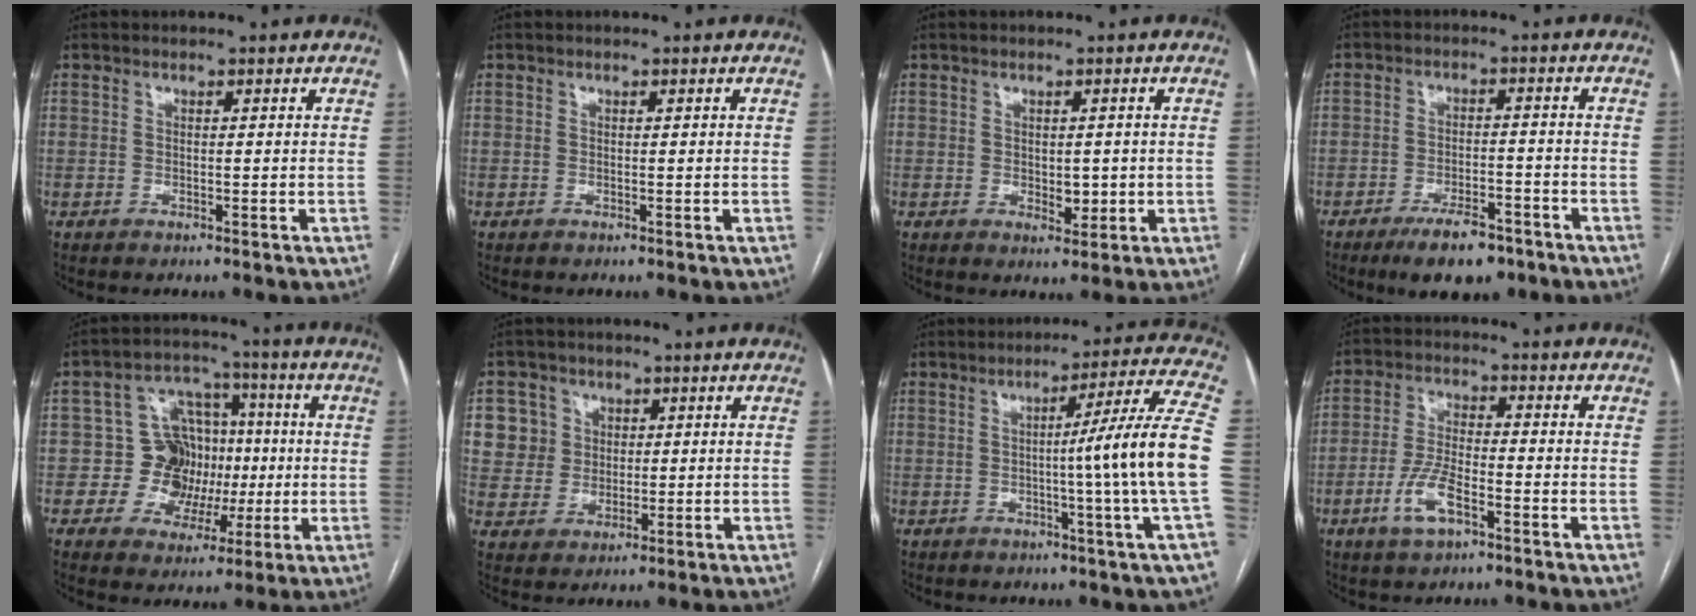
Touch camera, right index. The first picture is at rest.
{"total": 0.0}
{"total": 3.0, "force": [-0.1, 1.9, 2.4], "torque": [-0.031, -0.001, 0.006]}
{"total": 7.7, "force": [-5.5, 2.8, 4.6], "torque": [-0.073, -0.002, -0.085]}
{"total": 10.4, "force": [-0.4, 9.3, 4.6], "torque": [-0.061, 0.042, 0.005]}
{"total": 7.1, "force": [2.1, 6.8, 0.6], "torque": [-0.009, 0.019, 0.046]}
{"total": 13.2, "force": [-1.3, -3.2, 12.7], "torque": [-0.164, -0.004, -0.020]}
{"total": 6.9, "force": [-3.5, 2.3, 5.5], "torque": [-0.118, 0.000, -0.064]}